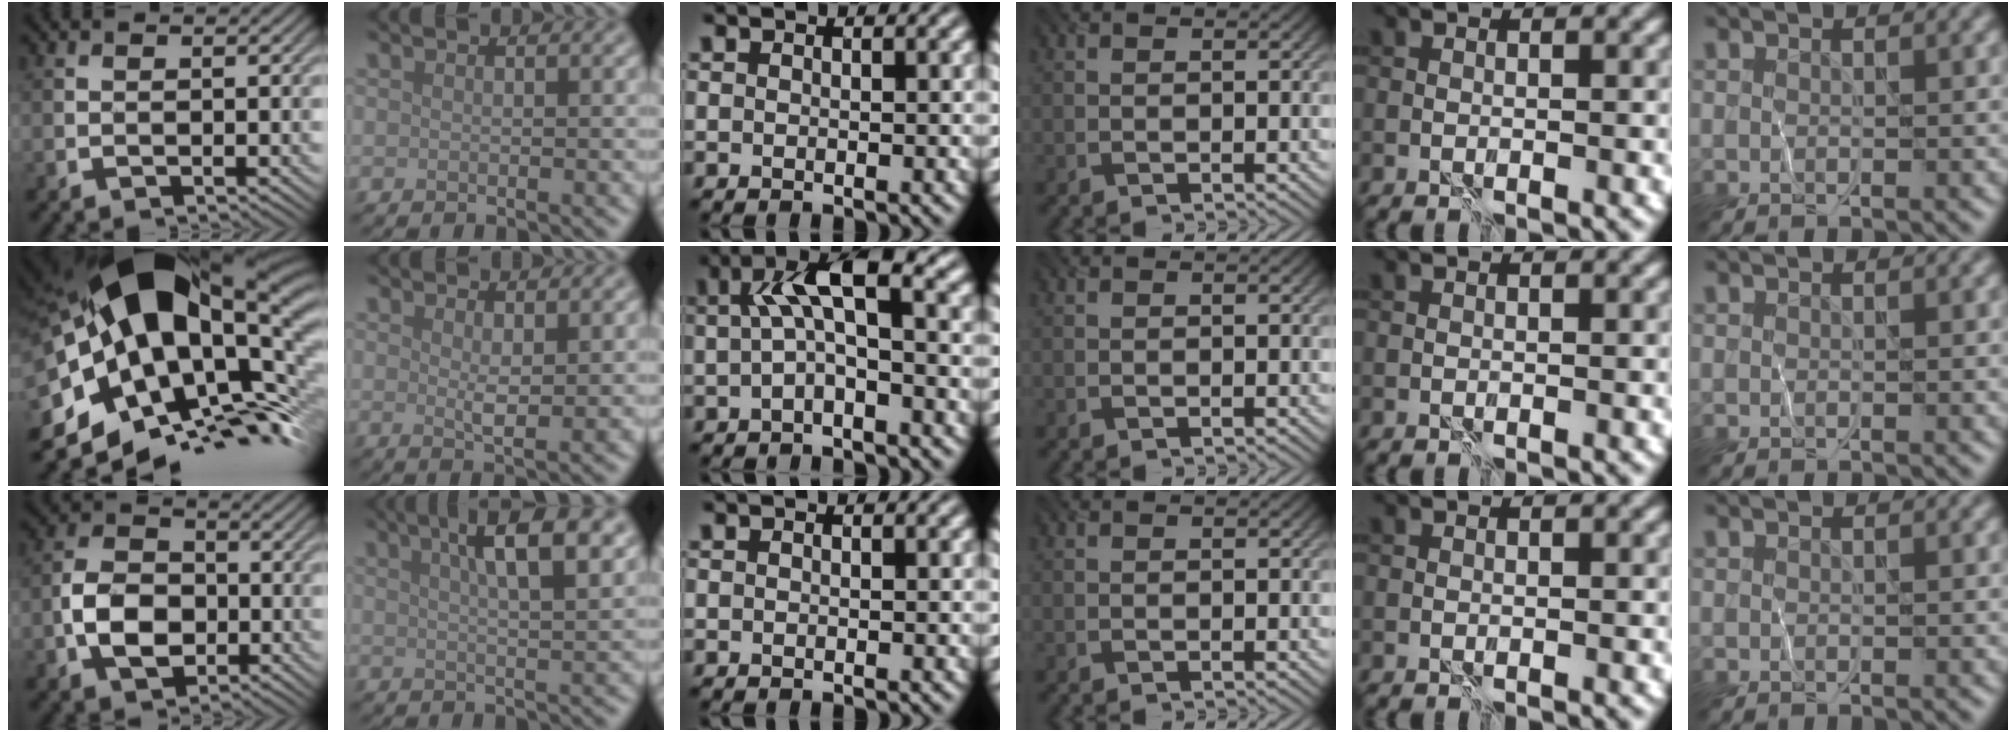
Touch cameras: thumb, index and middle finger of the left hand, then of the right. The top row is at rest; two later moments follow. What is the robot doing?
{"motion": "wrap", "object": "plastic wrap"}